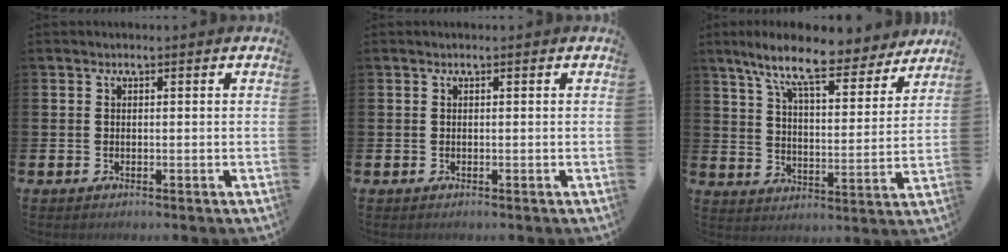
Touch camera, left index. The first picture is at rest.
{"total": 0.0}
{"total": 11.2, "force": [9.3, 2.3, 5.8], "torque": [-0.131, -0.047, 0.158]}